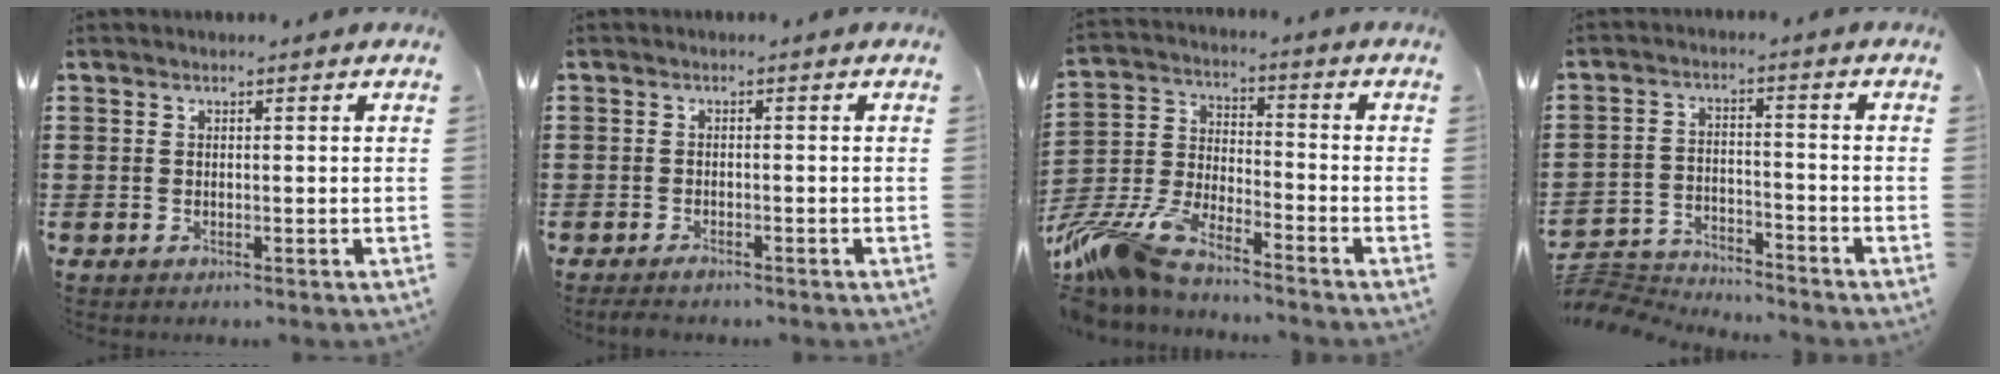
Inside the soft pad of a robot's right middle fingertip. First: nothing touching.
{"total": 1.2, "force": [-1.1, 0.4, 0.4], "torque": [-0.010, -0.002, -0.021]}
{"total": 9.7, "force": [-8.8, 1.2, 3.8], "torque": [-0.110, -0.005, -0.185]}
{"total": 4.9, "force": [-4.9, 0.7, 0.3], "torque": [-0.020, 0.005, -0.106]}